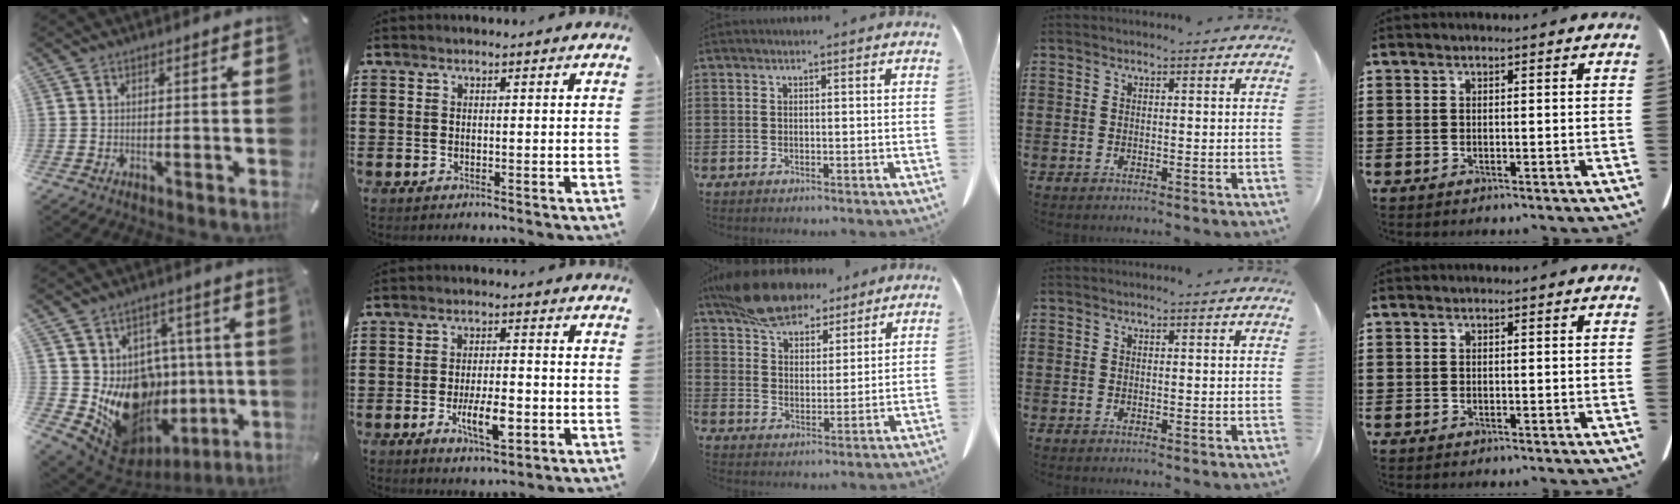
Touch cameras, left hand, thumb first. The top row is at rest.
{"thumb": {"total": 17.3, "force": [-1.1, 15.2, 8.1], "torque": [-0.146, -0.025, 0.030]}, "index": {"total": 6.8, "force": [-2.2, 2.4, 6.0], "torque": [-0.109, -0.006, -0.041]}, "middle": {"total": 10.9, "force": [9.3, 4.1, 4.0], "torque": [-0.096, -0.024, 0.178]}}